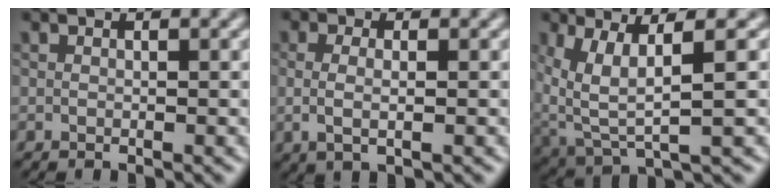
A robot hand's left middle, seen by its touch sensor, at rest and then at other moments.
{"total": 1.9, "force": [0.0, 0.6, 1.8], "torque": [-0.041, -0.004, 0.000]}
{"total": 6.0, "force": [1.9, 1.7, 5.4], "torque": [-0.127, -0.008, 0.046]}